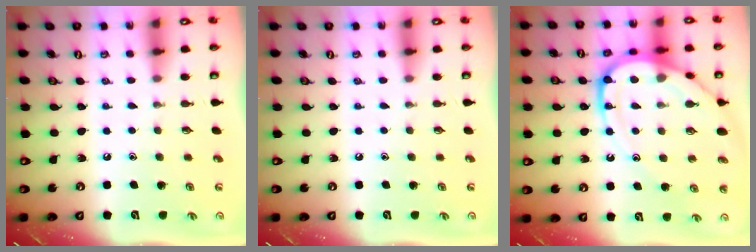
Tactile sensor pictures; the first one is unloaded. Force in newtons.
{"total": 0.0}
{"total": 16.5, "press": 16.4, "slide": 1.5}